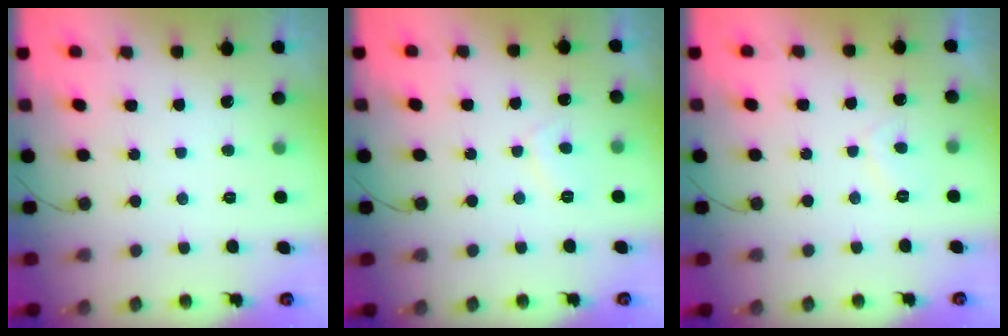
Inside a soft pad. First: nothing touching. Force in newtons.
{"total": 2.5, "press": 2.4, "slide": 0.8}
{"total": 1.2, "press": 1.0, "slide": 0.7}